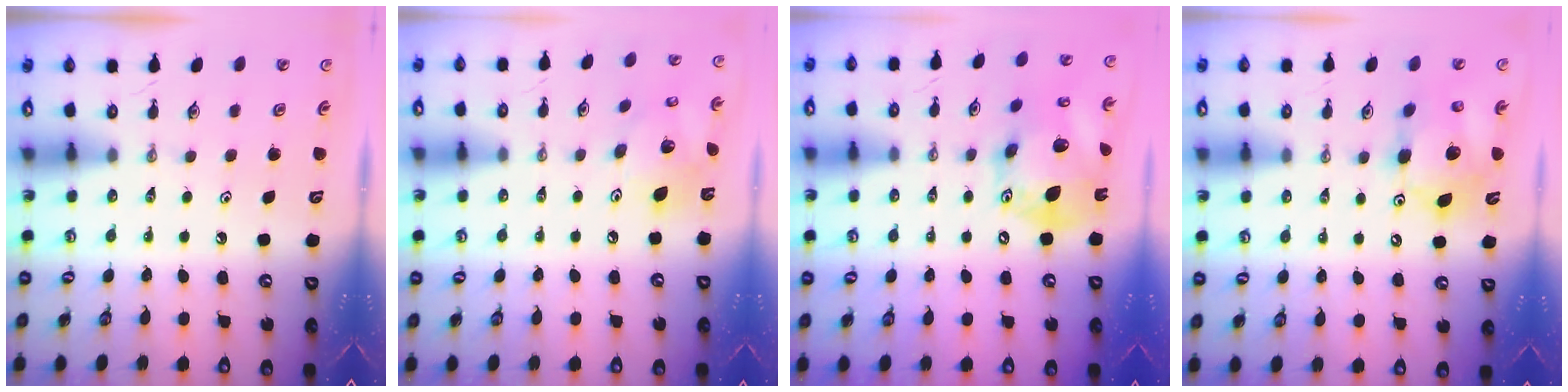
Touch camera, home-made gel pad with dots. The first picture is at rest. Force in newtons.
{"total": 16.0, "press": 15.7, "slide": 3.2}
{"total": 18.8, "press": 18.5, "slide": 3.3}
{"total": 12.9, "press": 12.6, "slide": 2.9}